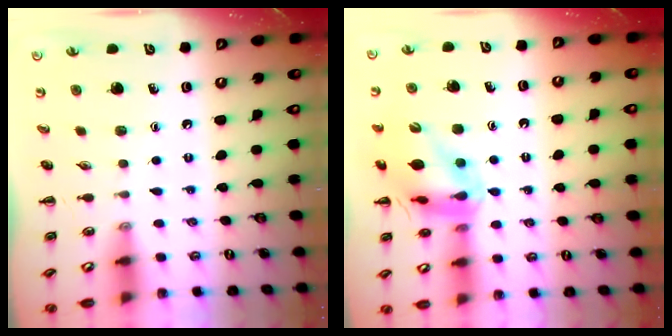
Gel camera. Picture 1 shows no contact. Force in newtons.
{"total": 16.6, "press": 16.4, "slide": 2.3}